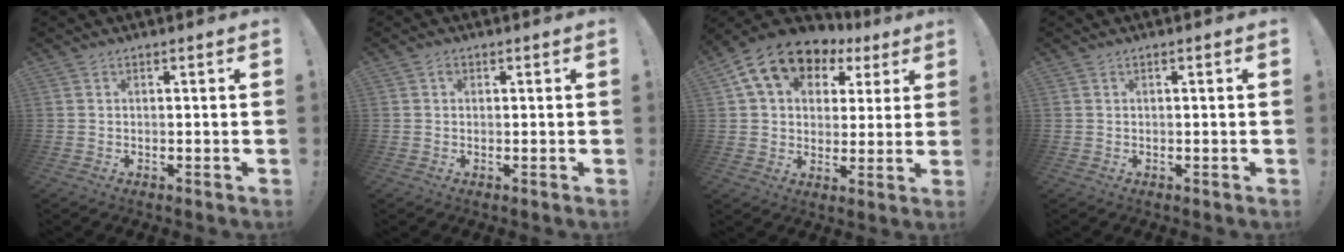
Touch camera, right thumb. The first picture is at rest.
{"total": 1.1, "force": [0.2, 1.0, 0.4], "torque": [-0.004, 0.002, 0.003]}
{"total": 14.6, "force": [7.2, 10.2, 7.6], "torque": [-0.127, -0.029, 0.136]}
{"total": 0.7, "force": [0.0, -0.1, 0.7], "torque": [-0.013, -0.001, -0.001]}